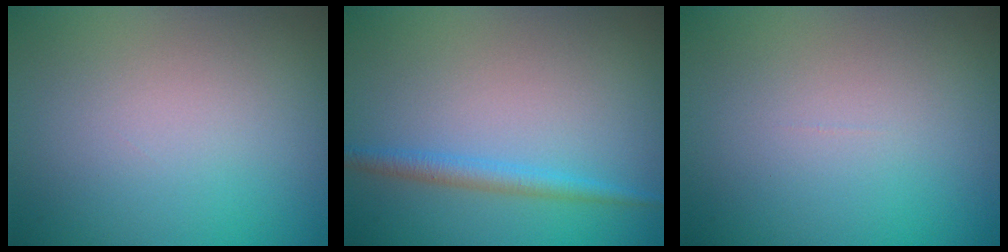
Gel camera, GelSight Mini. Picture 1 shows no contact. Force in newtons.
{"total": 1.8, "press": 1.8, "slide": 0.1}
{"total": 0.0}